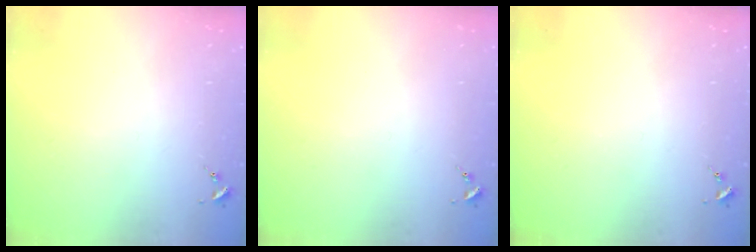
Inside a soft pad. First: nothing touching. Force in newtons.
{"total": 0.0}
{"total": 0.0}